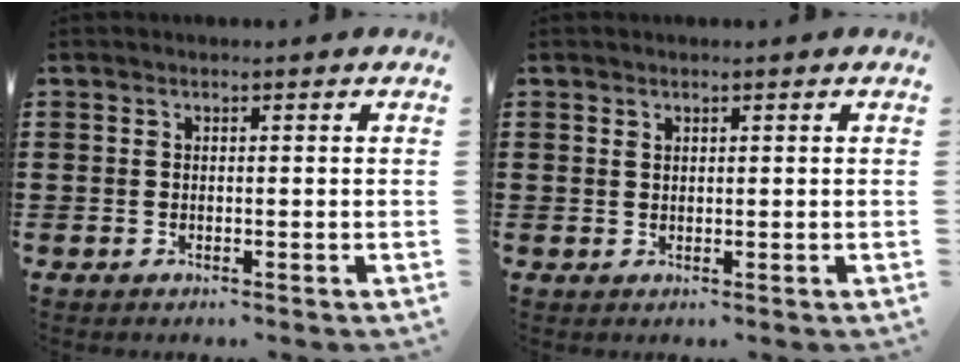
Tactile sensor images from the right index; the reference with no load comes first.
{"total": 0.8, "force": [0.6, 0.5, 0.2], "torque": [-0.007, 0.003, 0.011]}